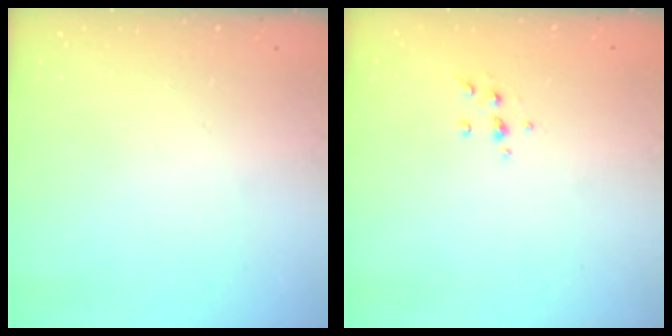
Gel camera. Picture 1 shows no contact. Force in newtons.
{"total": 3.8, "press": 3.6, "slide": 1.2}